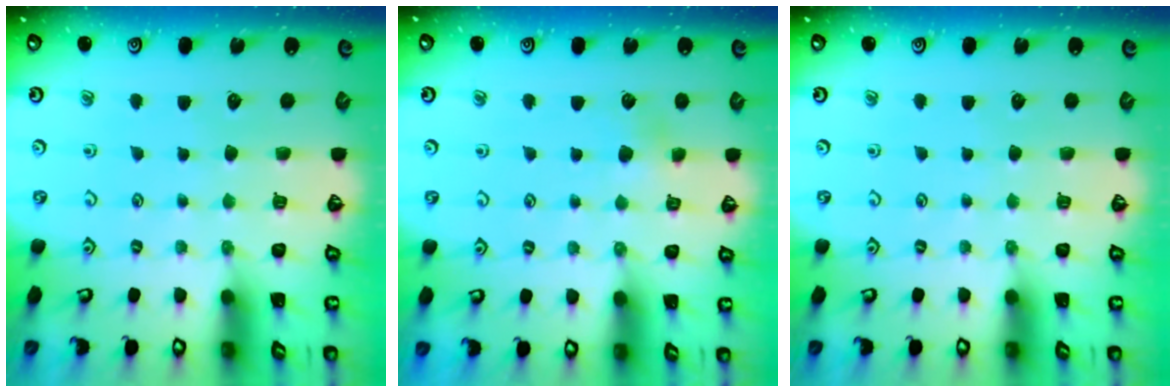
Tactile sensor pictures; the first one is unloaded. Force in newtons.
{"total": 3.1, "press": 3.1, "slide": 0.5}
{"total": 0.0}